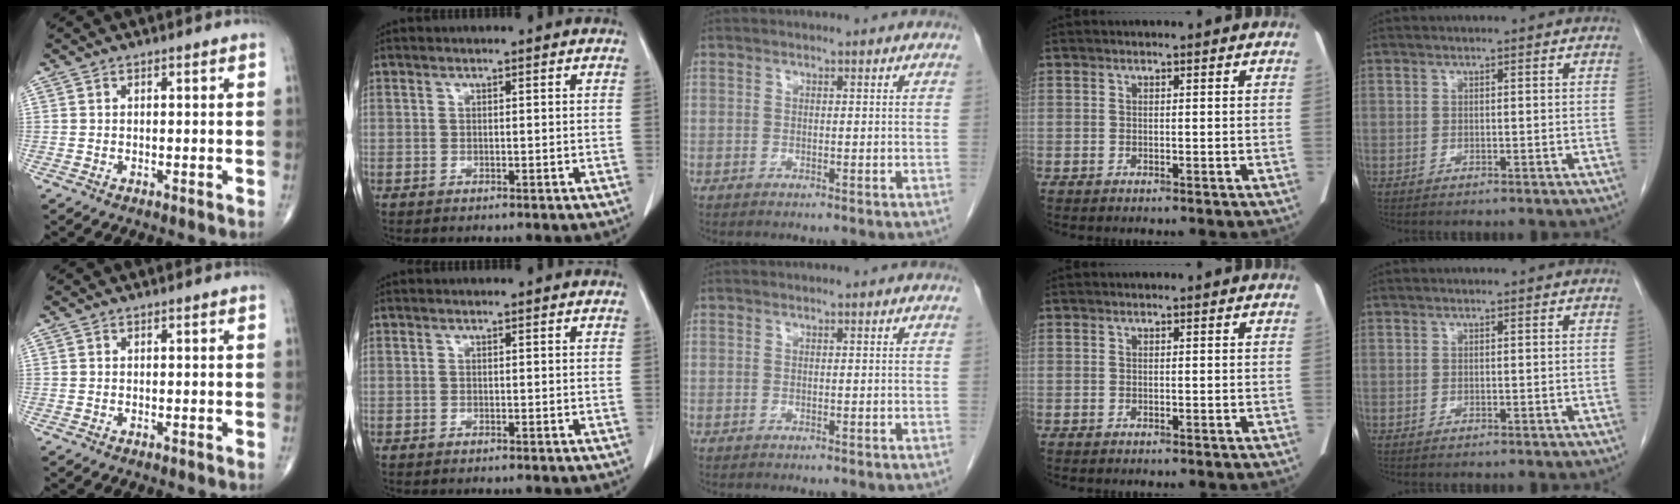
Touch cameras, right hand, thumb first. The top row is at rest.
{}